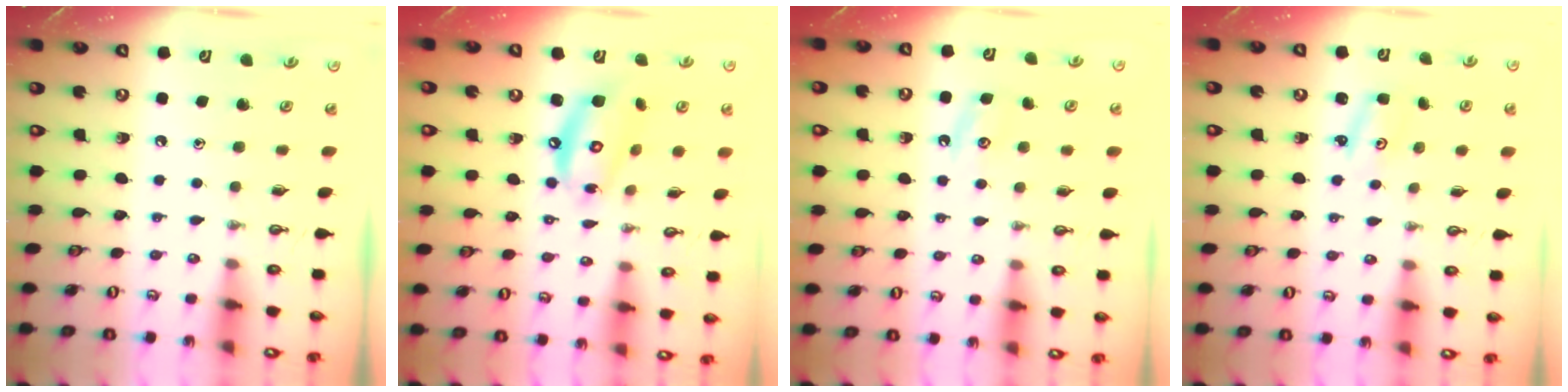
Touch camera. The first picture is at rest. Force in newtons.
{"total": 12.6, "press": 12.5, "slide": 1.1}
{"total": 5.7, "press": 5.7, "slide": 0.4}
{"total": 3.2, "press": 3.2, "slide": 0.3}